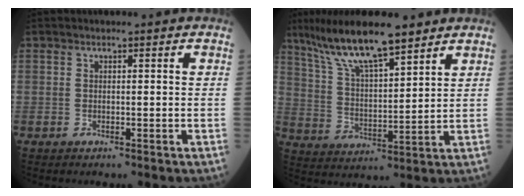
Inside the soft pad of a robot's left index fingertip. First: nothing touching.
{"total": 13.3, "force": [10.3, 2.0, 8.2], "torque": [-0.150, 0.013, 0.191]}